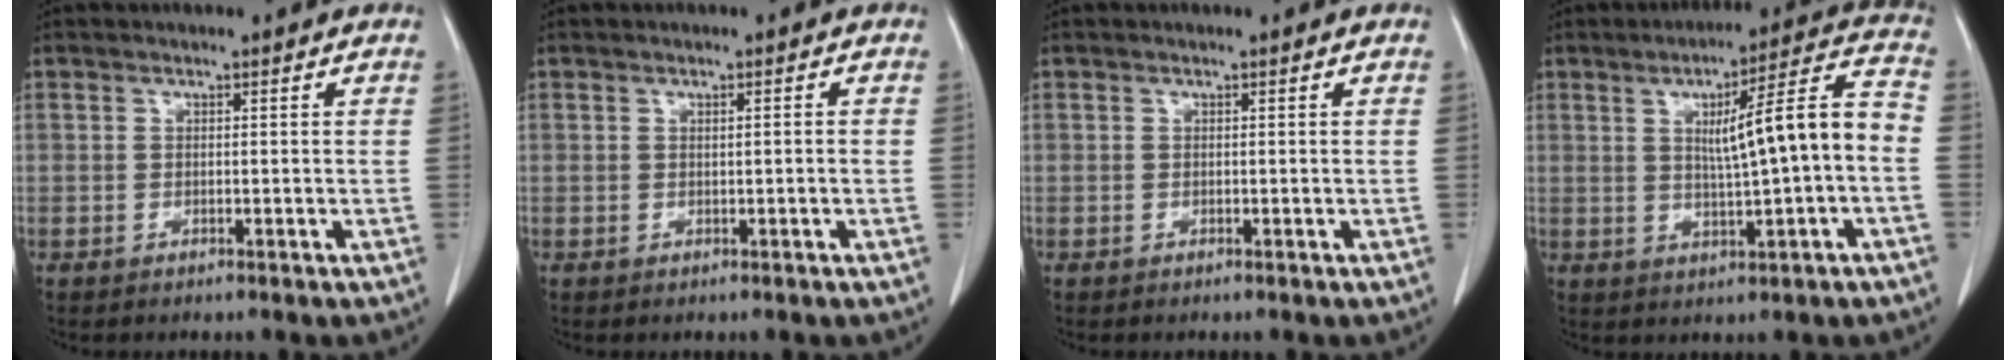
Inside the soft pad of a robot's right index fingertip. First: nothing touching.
{"total": 0.8, "force": [0.0, 0.0, 0.8], "torque": [-0.016, -0.001, 0.003]}
{"total": 0.0}
{"total": 11.5, "force": [-0.1, 0.2, 11.5], "torque": [-0.168, 0.020, -0.001]}